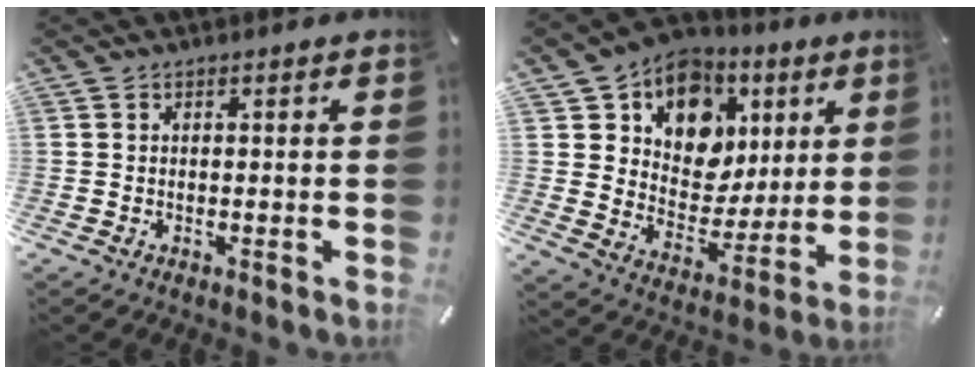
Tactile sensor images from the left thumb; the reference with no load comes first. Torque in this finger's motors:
{"motor_torque": [2.77, 2.01, 0.76, 0.42, 0.13]}